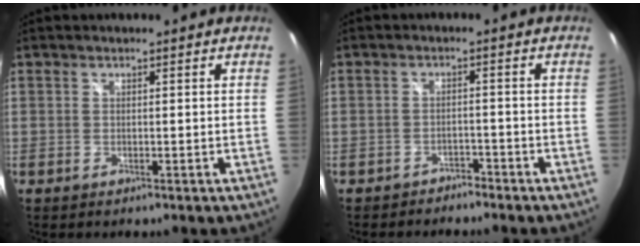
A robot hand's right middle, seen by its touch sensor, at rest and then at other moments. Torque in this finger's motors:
{"motor_torque": [-0.13, -0.18, -0.07, -0.01]}